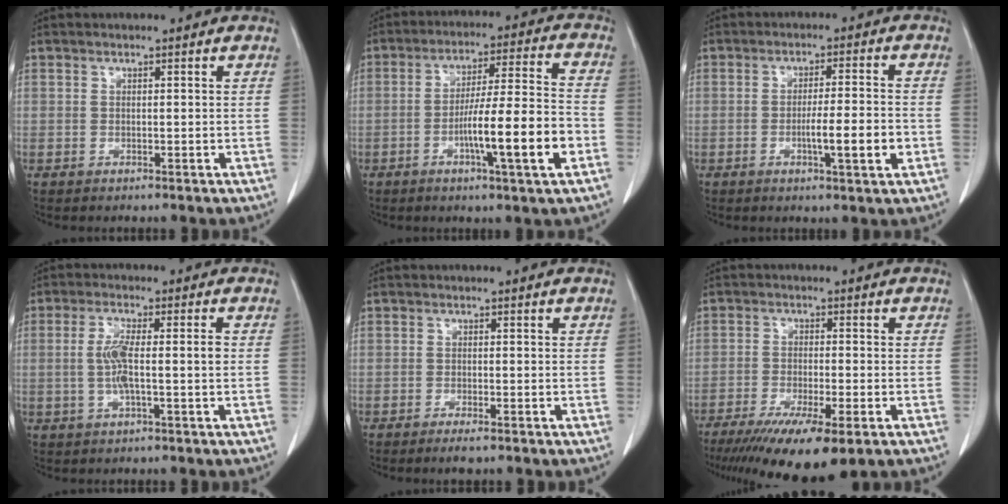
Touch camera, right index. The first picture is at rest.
{"total": 13.1, "force": [-4.4, 0.1, 12.4], "torque": [-0.201, 0.001, -0.072]}
{"total": 6.9, "force": [-2.0, 0.2, 6.6], "torque": [-0.101, -0.005, -0.031]}
{"total": 5.6, "force": [-0.5, 0.5, 5.6], "torque": [-0.114, 0.004, -0.009]}
{"total": 2.0, "force": [-1.5, 0.2, 1.3], "torque": [-0.021, -0.003, -0.022]}
{"total": 13.0, "force": [-8.5, 1.8, 9.7], "torque": [-0.149, -0.032, -0.134]}